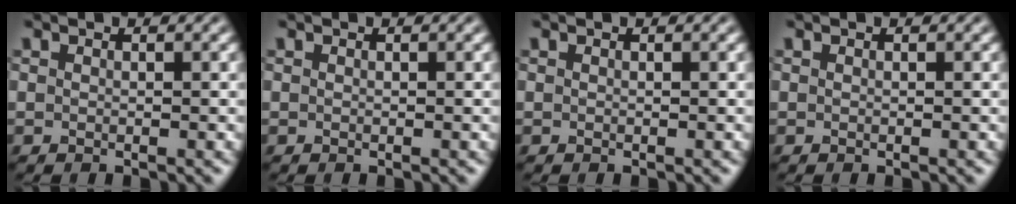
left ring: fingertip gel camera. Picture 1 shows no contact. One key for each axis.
{"total": 0.0}
{"total": 0.0}
{"total": 0.0}